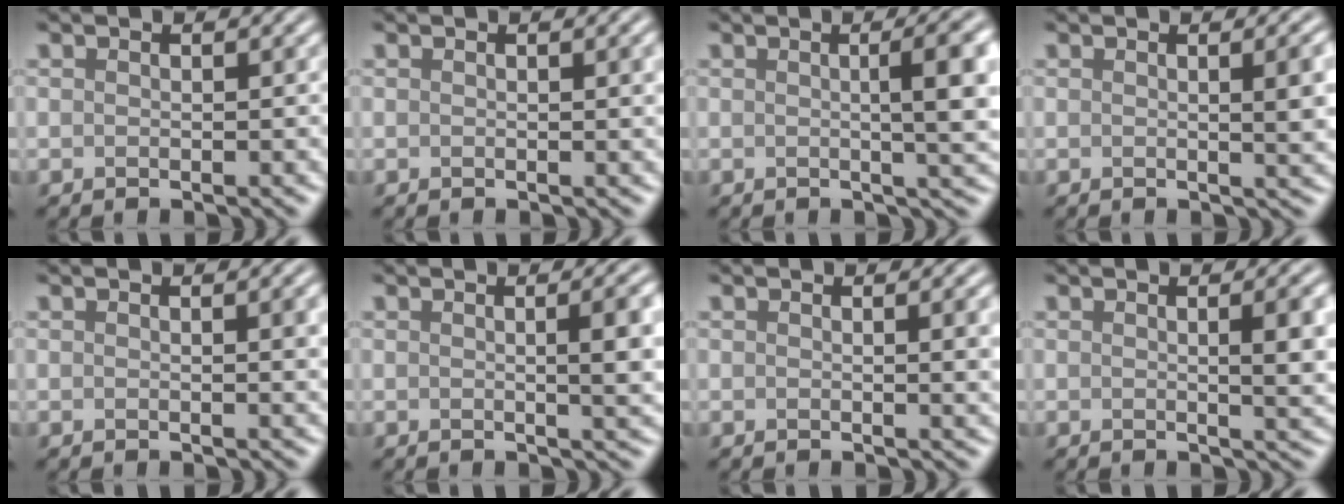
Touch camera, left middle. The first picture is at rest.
{"total": 1.4, "force": [0.3, 0.4, 1.3], "torque": [-0.014, 0.004, 0.002]}
{"total": 6.7, "force": [0.7, 1.9, 6.4], "torque": [-0.063, 0.010, 0.010]}
{"total": 4.2, "force": [0.5, 1.3, 3.9], "torque": [-0.038, 0.009, 0.004]}
{"total": 2.2, "force": [0.4, 0.7, 2.0], "torque": [-0.019, 0.005, 0.002]}
{"total": 4.8, "force": [0.4, 1.4, 4.6], "torque": [-0.047, 0.009, 0.005]}
{"total": 2.6, "force": [0.4, 0.8, 2.4], "torque": [-0.025, 0.002, 0.002]}
{"total": 4.3, "force": [0.5, 1.1, 4.2], "torque": [-0.047, 0.007, 0.005]}